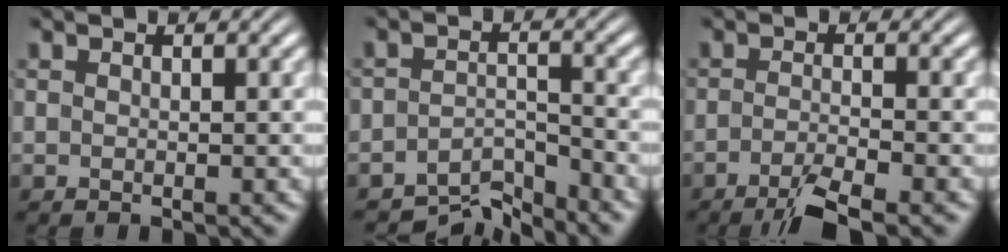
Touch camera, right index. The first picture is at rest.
{"total": 5.7, "force": [-5.2, 1.6, 1.7], "torque": [-0.009, -0.015, -0.089]}
{"total": 4.0, "force": [-3.3, 0.4, 2.3], "torque": [-0.041, -0.015, -0.050]}